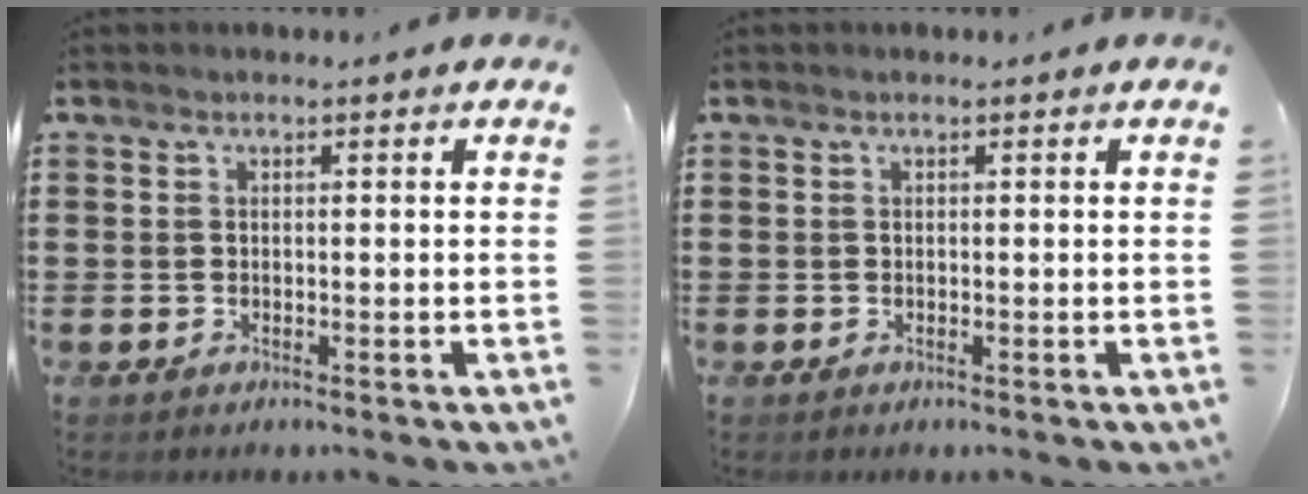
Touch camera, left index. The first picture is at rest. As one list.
[{"total": 0.0}]